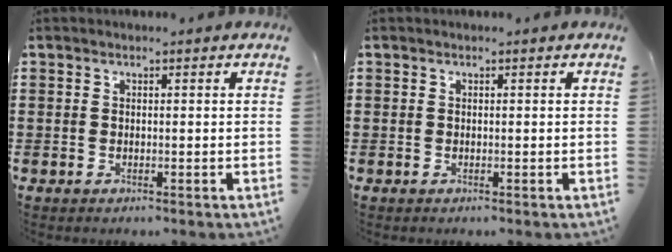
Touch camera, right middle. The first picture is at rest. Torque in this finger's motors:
{"motor_torque": [-0.10, 0.03, -0.02, -0.01]}